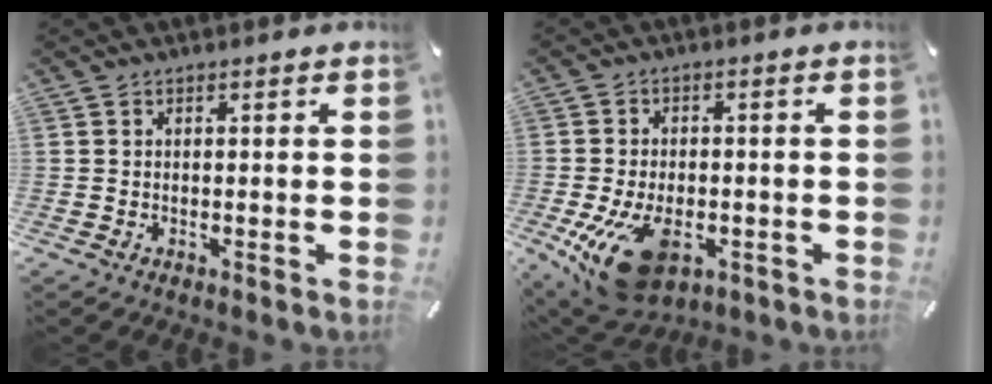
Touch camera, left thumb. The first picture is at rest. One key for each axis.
{"total": 13.6, "fx": -4.6, "fy": 8.0, "fz": 10.0, "tx": -0.197, "ty": -0.001, "tz": -0.077}